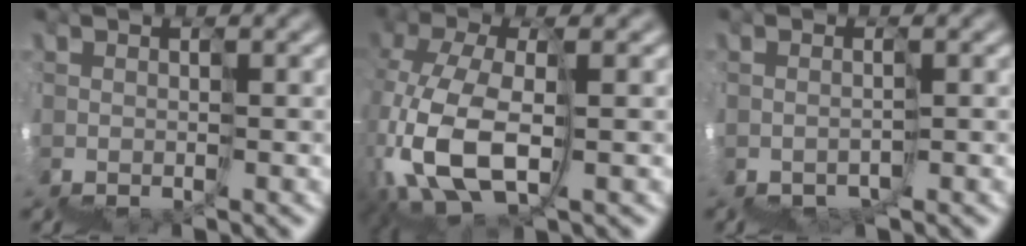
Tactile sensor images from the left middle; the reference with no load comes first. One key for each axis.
{"total": 5.2, "fx": -2.2, "fy": 2.7, "fz": 3.8, "tx": -0.109, "ty": 0.007, "tz": -0.046}
{"total": 1.9, "fx": -1.8, "fy": -0.4, "fz": -0.2, "tx": -0.003, "ty": -0.003, "tz": -0.039}